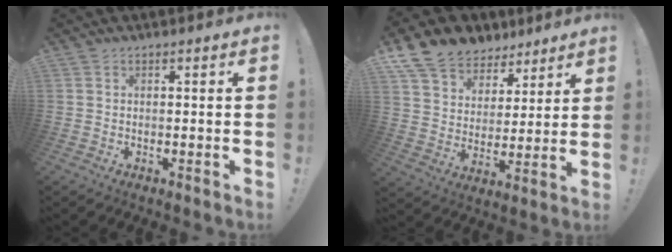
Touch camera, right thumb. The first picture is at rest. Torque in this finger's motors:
{"motor_torque": [0.39, 0.80, 0.14, 0.18, 0.04]}